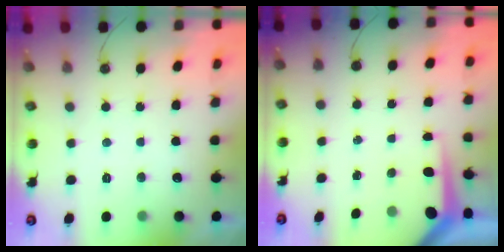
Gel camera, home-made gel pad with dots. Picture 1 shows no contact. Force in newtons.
{"total": 5.6, "press": 5.6, "slide": 0.4}